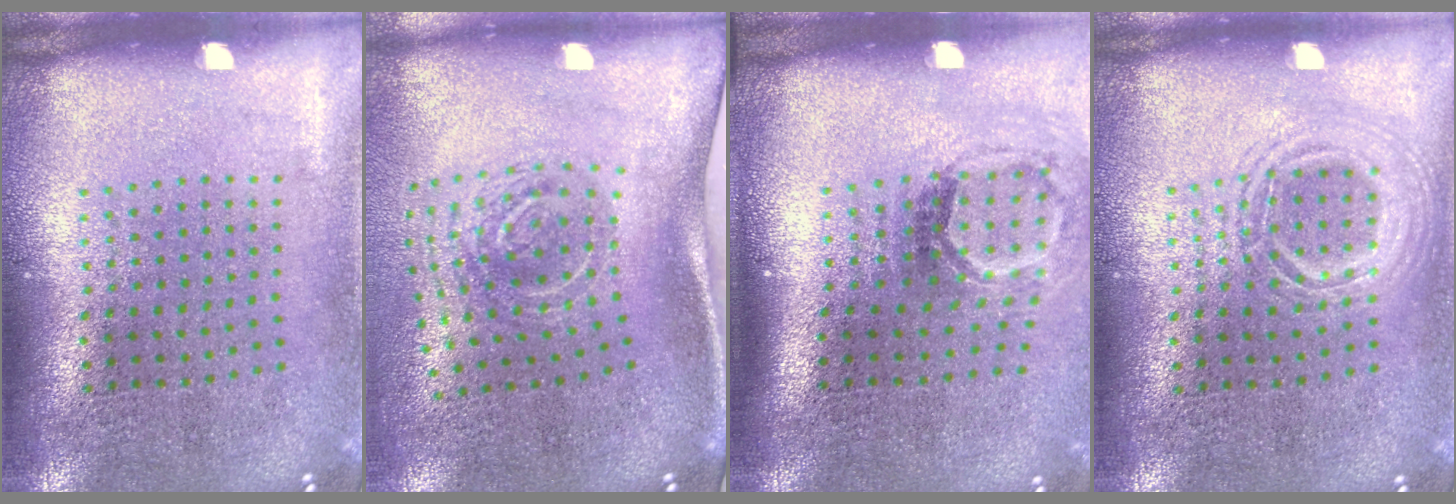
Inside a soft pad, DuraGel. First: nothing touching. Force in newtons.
{"total": 2.0, "press": 1.3, "slide": 1.5}
{"total": 1.8, "press": 1.1, "slide": 1.4}
{"total": 1.2, "press": 1.2, "slide": 0.1}